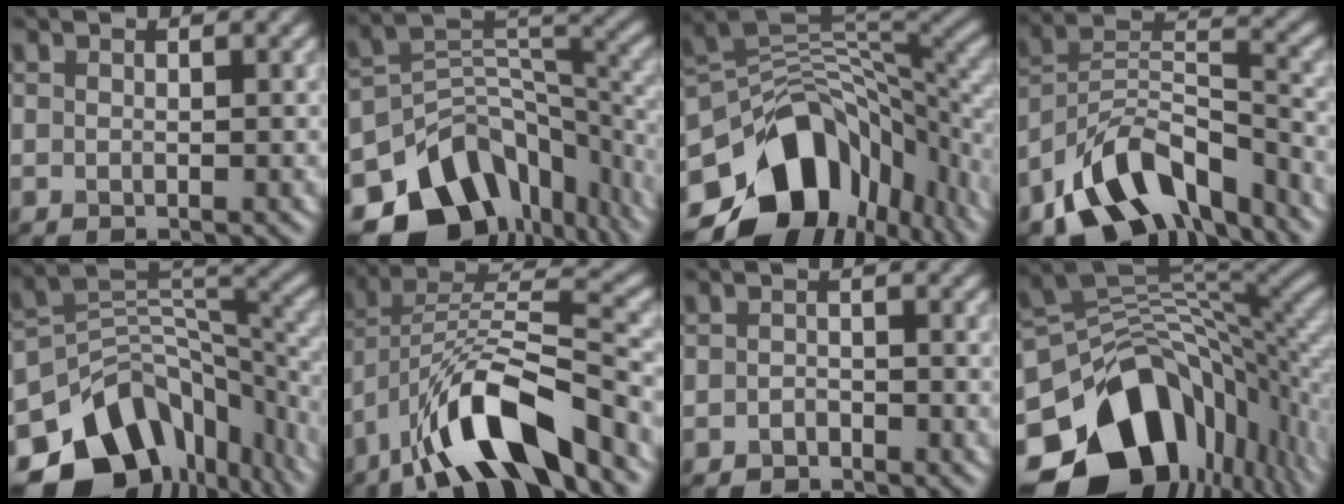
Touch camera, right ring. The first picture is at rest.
{"total": 14.7, "force": [-9.4, 9.4, 6.2], "torque": [-0.118, -0.001, -0.138]}
{"total": 15.4, "force": [-6.9, 10.4, 9.0], "torque": [-0.162, -0.012, -0.107]}
{"total": 11.5, "force": [-7.9, 6.0, 5.7], "torque": [-0.093, 0.008, -0.154]}
{"total": 15.0, "force": [-8.4, 9.9, 7.4], "torque": [-0.155, -0.017, -0.117]}
{"total": 10.6, "force": [-6.5, 3.1, 7.8], "torque": [-0.135, 0.015, -0.123]}
{"total": 1.0, "force": [-0.9, 0.5, 0.0], "torque": [0.004, 0.004, -0.015]}
{"total": 17.2, "force": [-6.7, 11.5, 10.9], "torque": [-0.197, -0.026, -0.100]}